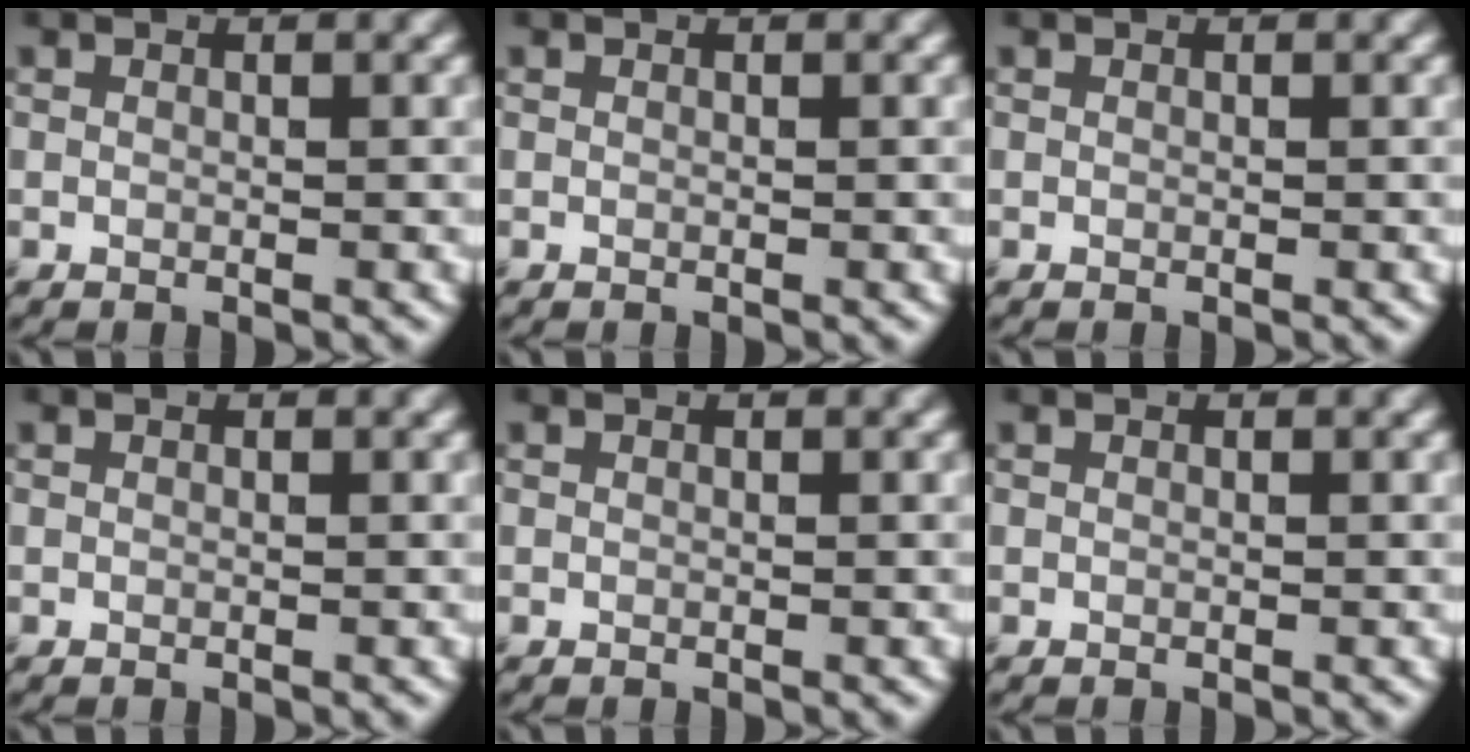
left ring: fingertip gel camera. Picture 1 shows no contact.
{"total": 0.0}
{"total": 0.0}
{"total": 0.0}
{"total": 0.0}
{"total": 0.0}